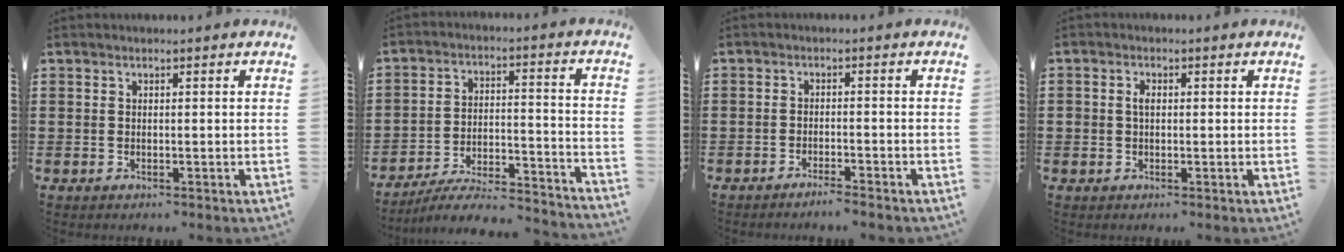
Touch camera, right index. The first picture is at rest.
{"total": 6.2, "force": [-5.7, 0.3, 2.4], "torque": [-0.042, -0.001, -0.114]}
{"total": 2.0, "force": [-1.7, -0.9, 0.4], "torque": [-0.001, 0.002, -0.033]}
{"total": 1.6, "force": [0.2, 1.0, 1.2], "torque": [-0.026, 0.007, 0.002]}